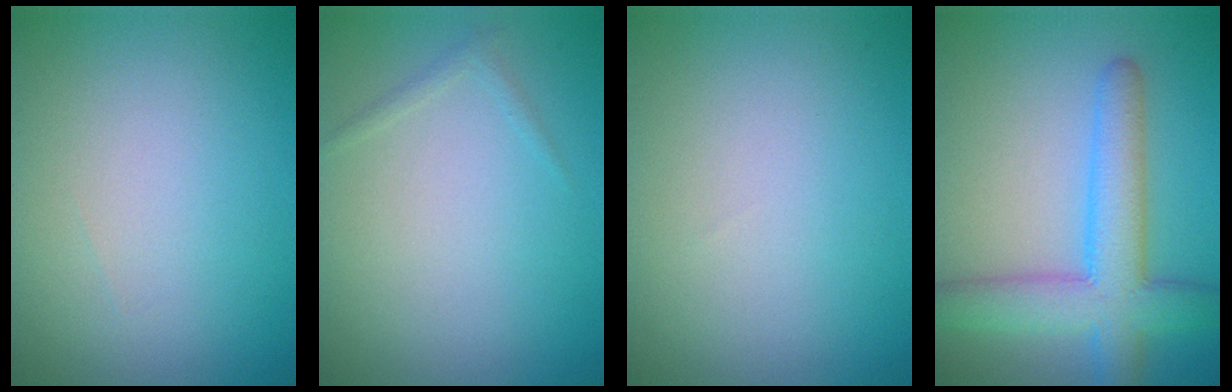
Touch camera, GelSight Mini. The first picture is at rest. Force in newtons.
{"total": 0.6, "press": 0.6, "slide": 0.1}
{"total": 0.0}
{"total": 6.3, "press": 6.3, "slide": 0.3}